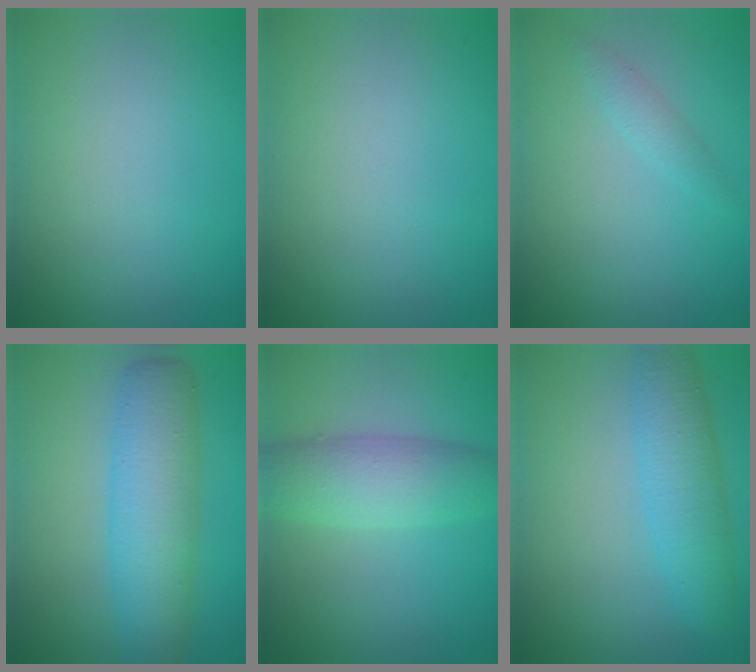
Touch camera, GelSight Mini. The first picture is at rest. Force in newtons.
{"total": 0.0}
{"total": 1.2, "press": 1.2, "slide": 0.0}
{"total": 6.1, "press": 6.1, "slide": 0.1}
{"total": 5.2, "press": 5.2, "slide": 0.1}
{"total": 4.2, "press": 4.2, "slide": 0.2}